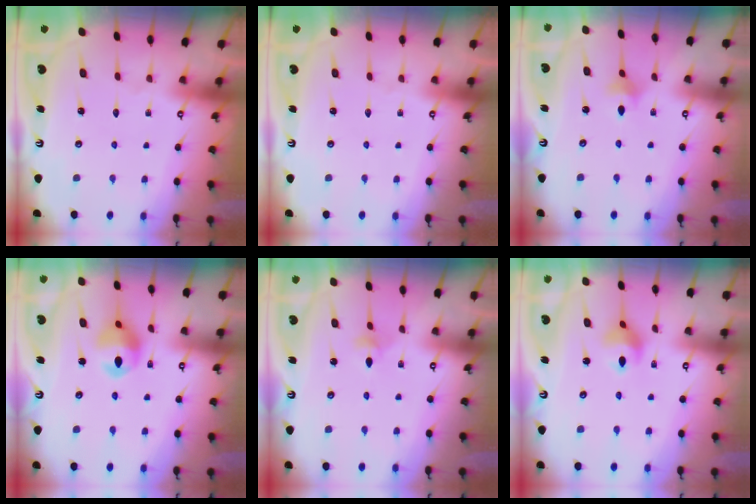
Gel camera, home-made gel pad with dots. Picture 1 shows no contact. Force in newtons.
{"total": 0.0}
{"total": 4.5, "press": 4.4, "slide": 0.8}
{"total": 12.5, "press": 11.9, "slide": 3.8}
{"total": 3.2, "press": 3.2, "slide": 0.4}
{"total": 5.7, "press": 5.7, "slide": 0.4}